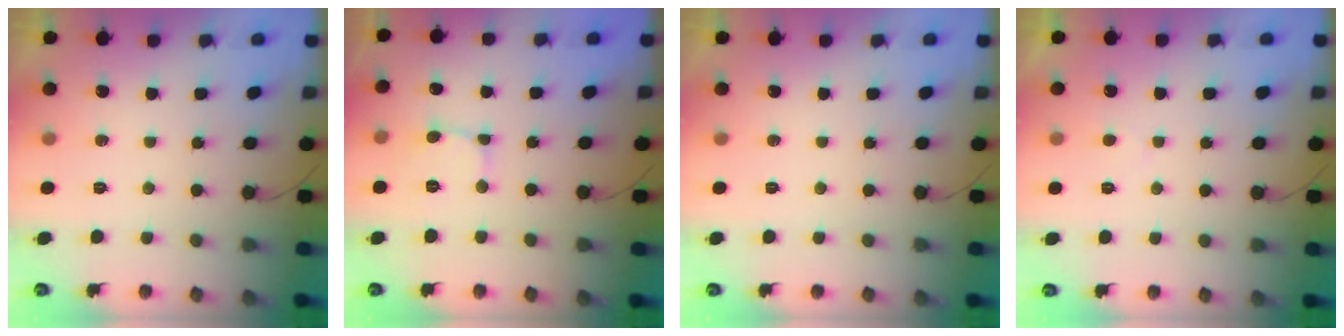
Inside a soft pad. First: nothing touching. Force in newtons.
{"total": 2.3, "press": 2.3, "slide": 0.1}
{"total": 0.0}
{"total": 1.9, "press": 1.9, "slide": 0.3}